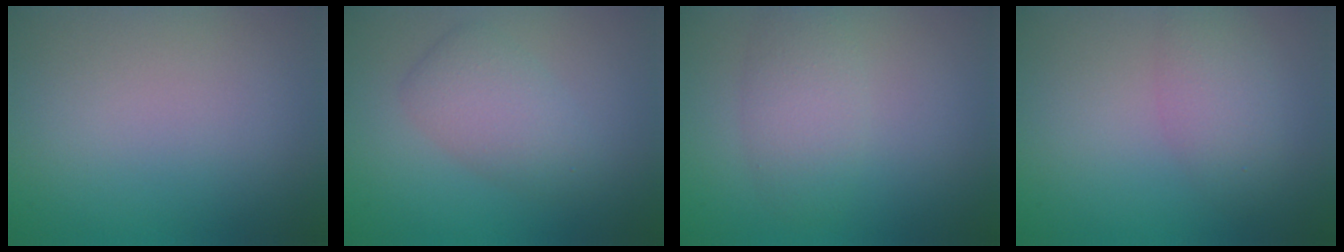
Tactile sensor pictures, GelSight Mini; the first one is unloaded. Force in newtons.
{"total": 3.5, "press": 3.5, "slide": 0.2}
{"total": 3.2, "press": 3.2, "slide": 0.1}
{"total": 3.0, "press": 3.0, "slide": 0.0}